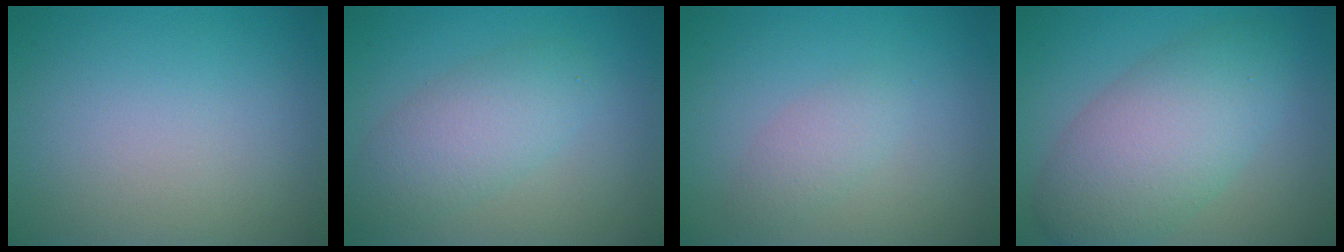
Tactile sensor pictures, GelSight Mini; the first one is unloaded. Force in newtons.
{"total": 4.1, "press": 4.1, "slide": 0.1}
{"total": 1.7, "press": 1.7, "slide": 0.0}
{"total": 7.3, "press": 7.3, "slide": 0.3}